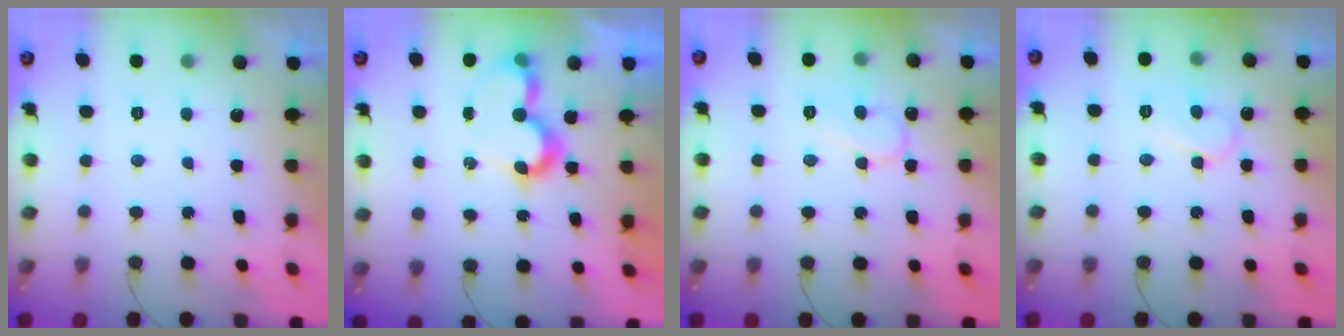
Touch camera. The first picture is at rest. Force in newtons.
{"total": 9.4, "press": 9.3, "slide": 1.2}
{"total": 9.3, "press": 9.3, "slide": 0.8}
{"total": 8.6, "press": 8.5, "slide": 0.8}